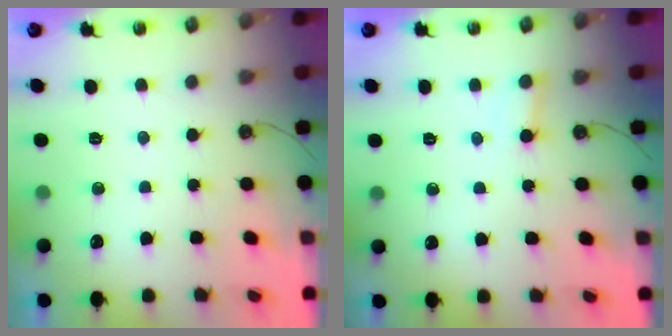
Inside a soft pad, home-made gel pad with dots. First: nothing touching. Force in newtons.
{"total": 2.2, "press": 2.2, "slide": 0.2}